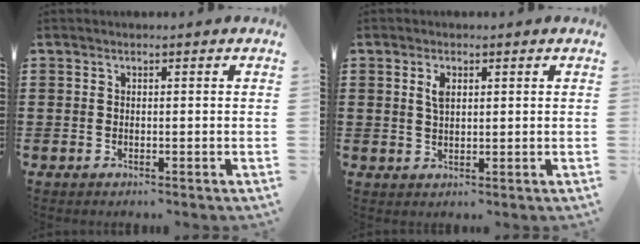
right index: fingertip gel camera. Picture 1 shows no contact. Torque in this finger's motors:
{"motor_torque": [0.38, 0.33, 0.27, 0.07]}